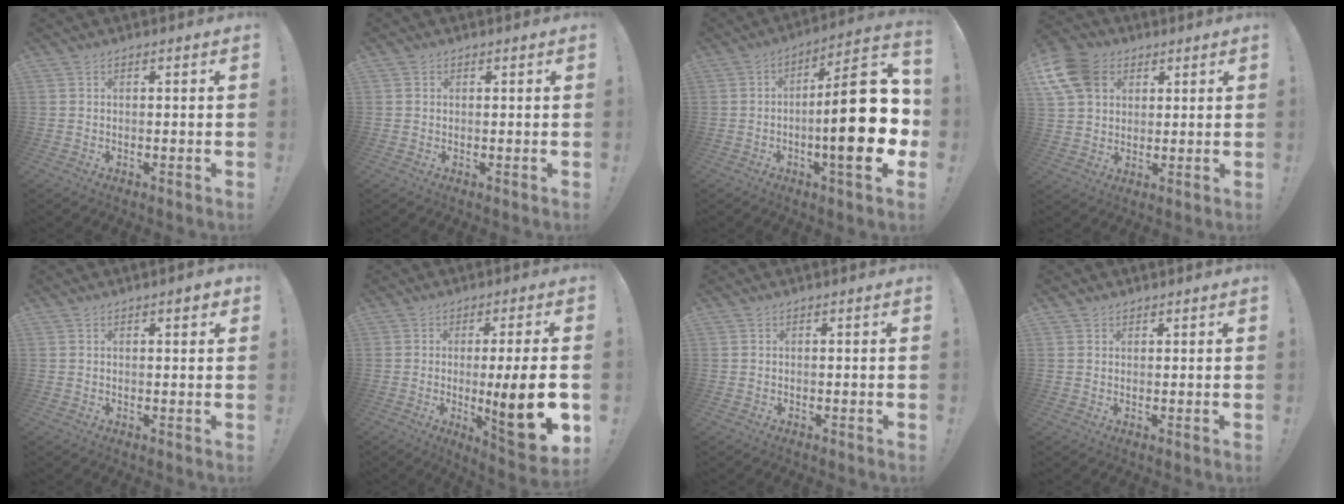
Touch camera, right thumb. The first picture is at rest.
{"total": 0.8, "force": [0.4, 0.7, 0.0], "torque": [0.009, -0.001, 0.006]}
{"total": 24.5, "force": [-2.6, 6.3, 23.5], "torque": [-0.350, 0.012, -0.042]}
{"total": 13.1, "force": [5.0, 10.2, 6.5], "torque": [-0.116, -0.021, 0.102]}
{"total": 2.2, "force": [1.2, 0.7, 1.7], "torque": [-0.019, -0.004, 0.017]}
{"total": 16.5, "force": [-2.6, 2.0, 16.2], "torque": [-0.225, -0.004, -0.030]}
{"total": 0.0}
{"total": 1.3, "force": [1.1, 0.7, 0.1], "torque": [0.003, -0.005, 0.020]}